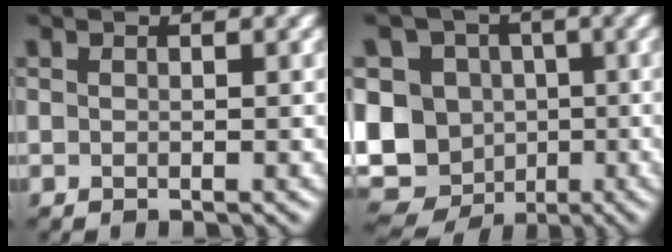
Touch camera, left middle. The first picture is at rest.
{"total": 12.0, "force": [-1.8, 10.5, 5.6], "torque": [-0.096, 0.000, -0.057]}